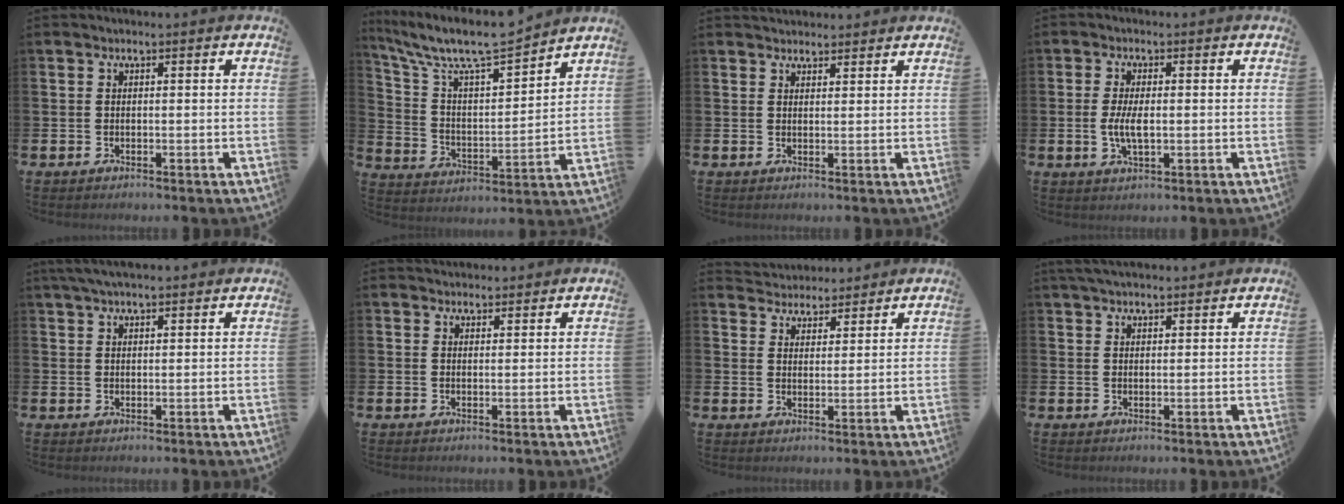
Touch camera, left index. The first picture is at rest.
{"total": 10.1, "force": [9.1, 1.8, 3.9], "torque": [-0.105, -0.066, 0.154]}
{"total": 2.2, "force": [2.1, 0.6, -0.1], "torque": [0.009, -0.007, 0.037]}
{"total": 4.0, "force": [-0.2, 1.7, 3.6], "torque": [-0.072, 0.000, -0.008]}
{"total": 3.6, "force": [3.1, 0.7, 1.6], "torque": [-0.034, -0.003, 0.057]}
{"total": 2.3, "force": [2.1, 0.7, -0.2], "torque": [0.010, -0.008, 0.038]}
{"total": 4.1, "force": [3.9, 1.0, -0.6], "torque": [-0.008, -0.019, 0.073]}
{"total": 3.3, "force": [3.1, 0.8, 1.0], "torque": [-0.022, -0.007, 0.057]}